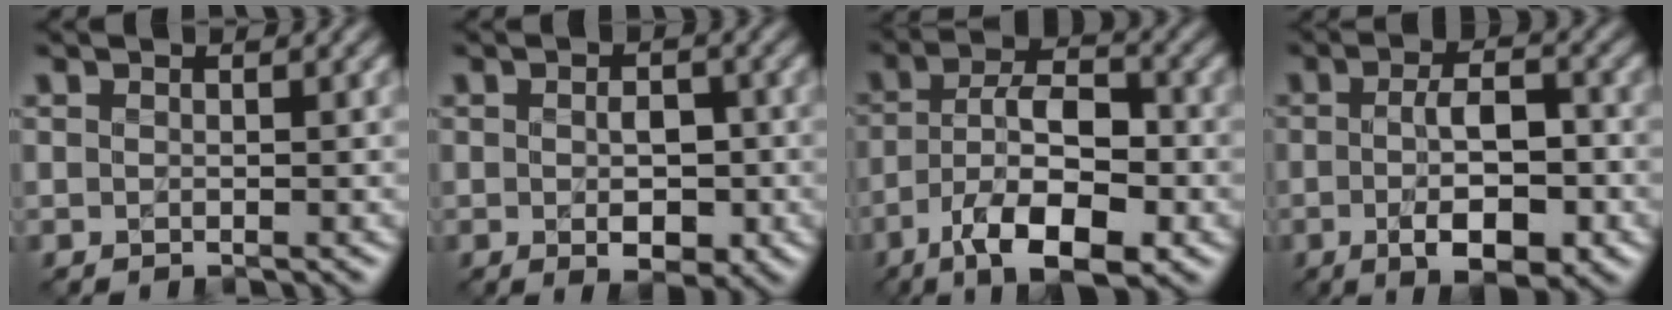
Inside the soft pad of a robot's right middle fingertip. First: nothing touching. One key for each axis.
{"total": 3.6, "fx": -0.6, "fy": 2.0, "fz": 3.0, "tx": -0.043, "ty": -0.002, "tz": -0.007}
{"total": 10.3, "fx": -5.0, "fy": 4.2, "fz": 8.0, "tx": -0.144, "ty": 0.000, "tz": -0.089}
{"total": 6.8, "fx": -1.9, "fy": 2.4, "fz": 6.1, "tx": -0.096, "ty": 0.000, "tz": -0.031}